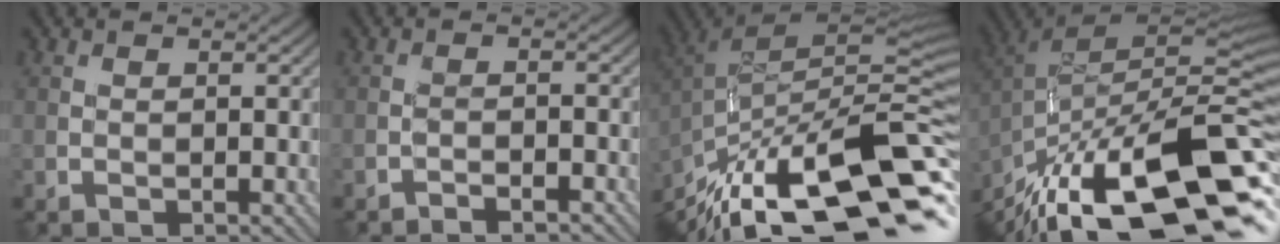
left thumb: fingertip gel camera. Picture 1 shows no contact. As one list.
[{"total": 2.2, "force": [-2.0, 0.2, 0.9], "torque": [-0.016, 0.006, -0.039]}, {"total": 15.2, "force": [-7.9, 4.9, 12.1], "torque": [-0.246, 0.009, -0.143]}, {"total": 16.9, "force": [-9.4, 5.1, 13.0], "torque": [-0.245, 0.016, -0.166]}]